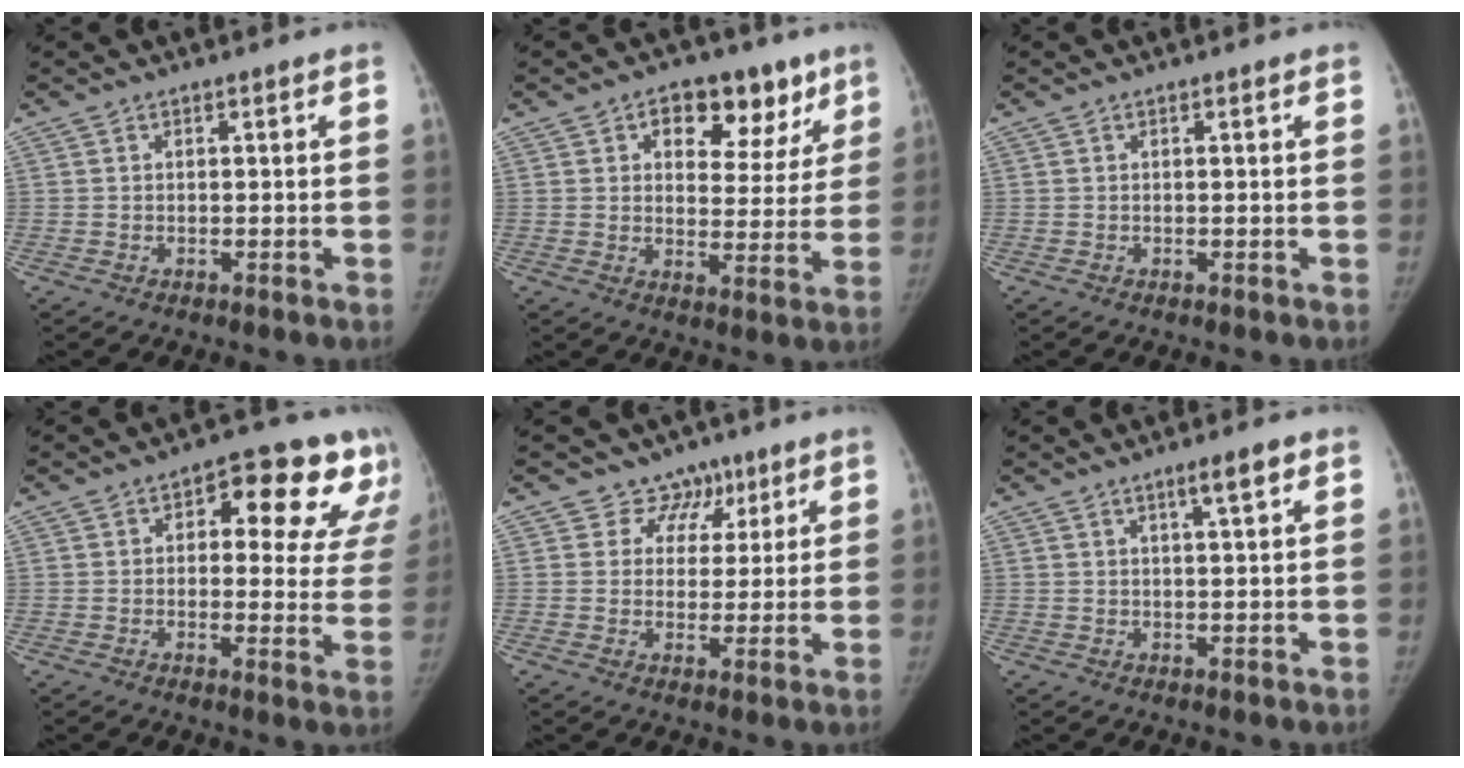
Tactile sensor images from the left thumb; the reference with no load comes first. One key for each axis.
{"total": 12.9, "fx": 6.9, "fy": 8.0, "fz": 7.3, "tx": -0.033, "ty": -0.020, "tz": 0.094}
{"total": 0.0}
{"total": 15.9, "fx": 7.6, "fy": 8.0, "fz": 11.4, "tx": -0.081, "ty": -0.011, "tz": 0.083}
{"total": 5.7, "fx": 3.4, "fy": 4.6, "fz": -0.4, "tx": 0.049, "ty": -0.018, "tz": 0.049}
{"total": 3.4, "fx": 1.8, "fy": 0.3, "fz": 2.9, "tx": -0.043, "ty": -0.006, "tz": 0.031}